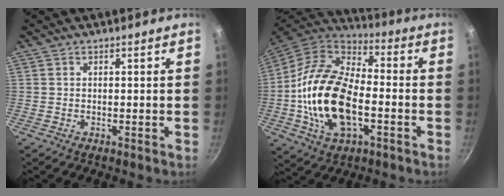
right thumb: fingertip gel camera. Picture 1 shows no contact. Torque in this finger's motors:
{"motor_torque": [-0.50, 1.78, 2.02, -0.76, 0.55]}